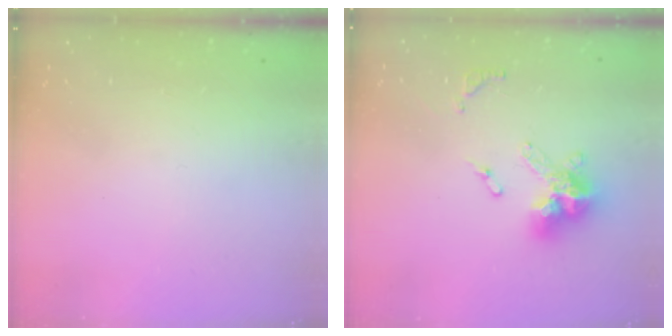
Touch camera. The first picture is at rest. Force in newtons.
{"total": 12.8, "press": 12.7, "slide": 1.4}